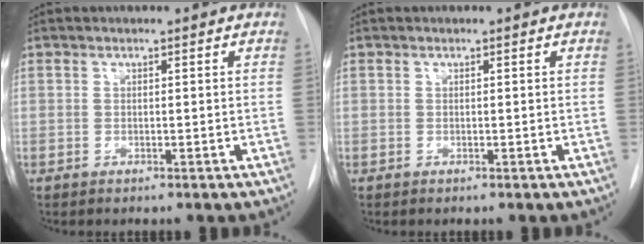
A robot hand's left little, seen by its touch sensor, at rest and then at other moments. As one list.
[{"total": 0.0}]